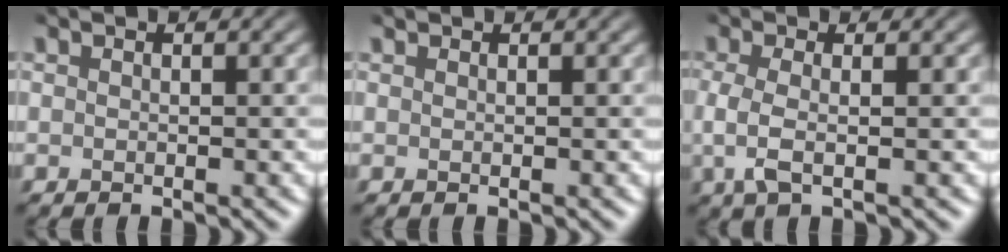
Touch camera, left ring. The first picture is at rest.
{"total": 0.0}
{"total": 2.8, "force": [-0.4, 0.9, 2.6], "torque": [-0.061, -0.007, -0.010]}